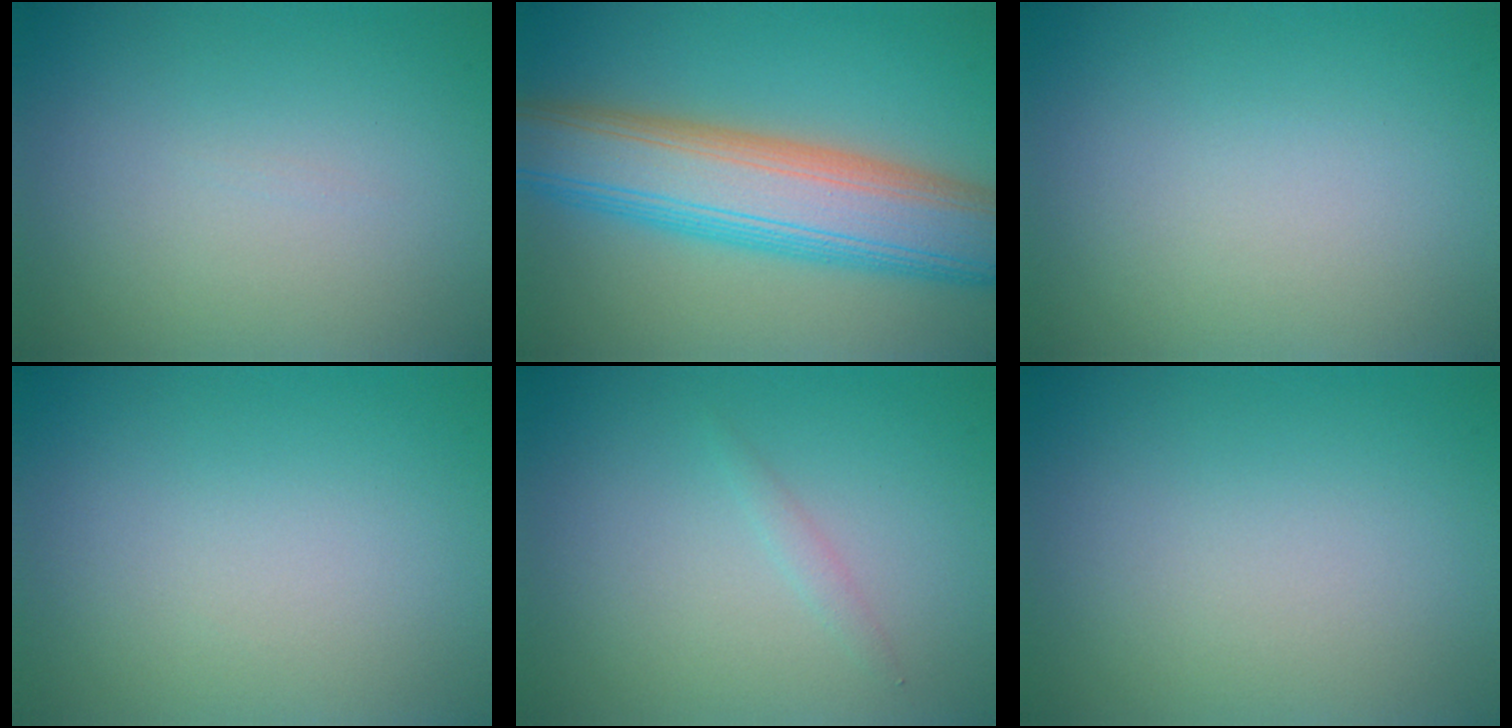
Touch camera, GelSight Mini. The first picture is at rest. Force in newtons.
{"total": 11.4, "press": 11.3, "slide": 0.6}
{"total": 0.0}
{"total": 0.0}
{"total": 0.8, "press": 0.8, "slide": 0.0}
{"total": 0.0}